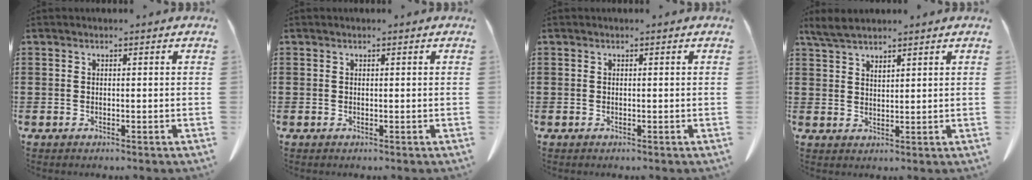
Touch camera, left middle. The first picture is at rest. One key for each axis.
{"total": 0.0}
{"total": 0.0}
{"total": 3.2, "fx": 2.8, "fy": 0.4, "fz": 1.4, "tx": -0.035, "ty": -0.001, "tz": 0.054}